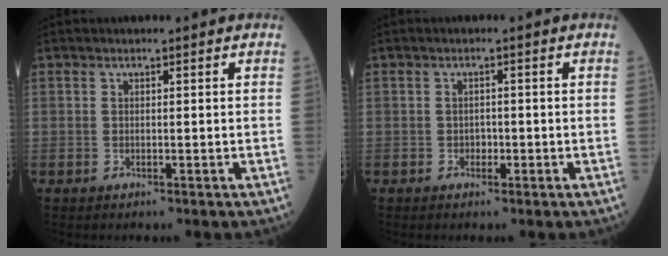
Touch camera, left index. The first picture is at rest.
{"total": 1.1, "force": [-0.5, 0.8, 0.4], "torque": [-0.002, 0.002, -0.010]}